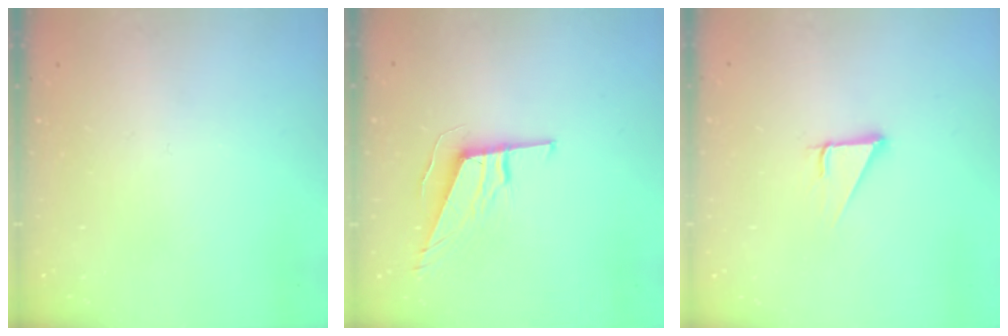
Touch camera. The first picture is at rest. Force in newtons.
{"total": 9.7, "press": 9.5, "slide": 2.0}
{"total": 2.9, "press": 2.9, "slide": 0.1}